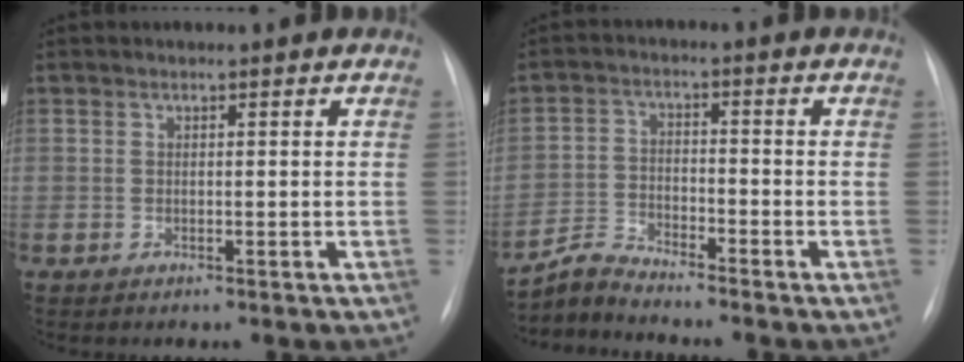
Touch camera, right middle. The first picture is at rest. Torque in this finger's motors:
{"motor_torque": [-0.22, -0.06, -0.02, -0.01]}